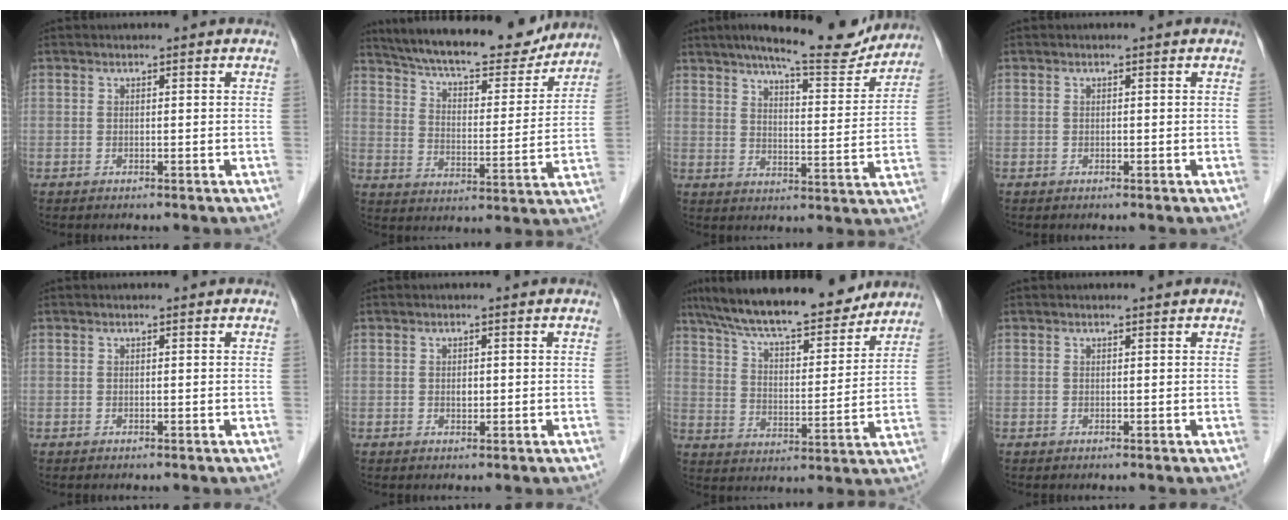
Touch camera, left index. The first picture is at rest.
{"total": 21.4, "force": [19.0, 5.0, 8.5], "torque": [-0.141, 0.003, 0.269]}
{"total": 15.3, "force": [13.4, 2.4, 6.9], "torque": [-0.097, -0.014, 0.181]}
{"total": 0.0}
{"total": 0.0}
{"total": 1.0, "force": [0.1, 0.7, 0.7], "torque": [-0.012, 0.001, 0.002]}
{"total": 20.1, "force": [17.3, 4.3, 9.2], "torque": [-0.157, 0.019, 0.266]}
{"total": 0.5, "force": [0.5, 0.1, 0.2], "torque": [-0.010, 0.002, 0.008]}